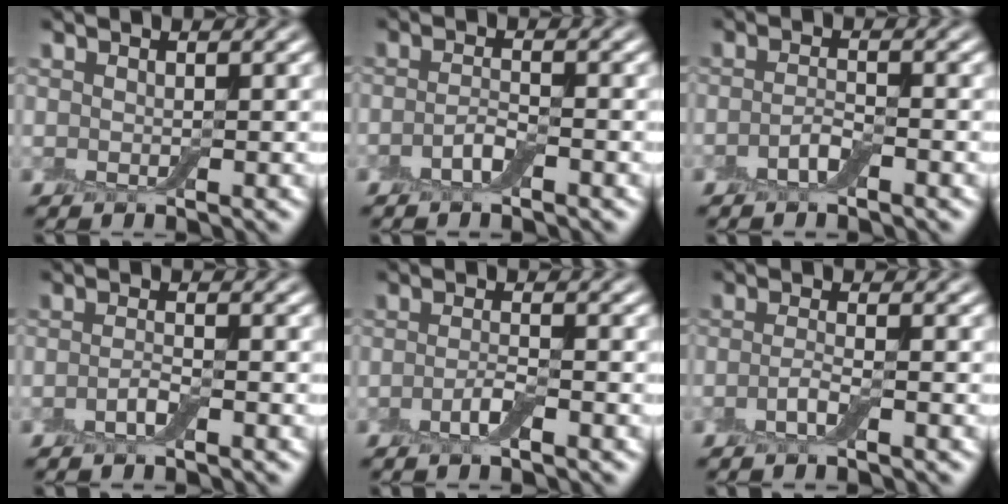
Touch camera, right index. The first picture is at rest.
{"total": 1.9, "force": [-1.1, 0.5, 1.5], "torque": [-0.031, 0.004, -0.025]}
{"total": 1.9, "force": [-1.1, 0.6, 1.4], "torque": [-0.031, 0.003, -0.024]}
{"total": 1.6, "force": [-0.9, 0.4, 1.2], "torque": [-0.026, 0.003, -0.021]}
{"total": 1.9, "force": [-1.0, 0.4, 1.5], "torque": [-0.032, 0.003, -0.024]}
{"total": 1.8, "force": [-0.9, 0.4, 1.5], "torque": [-0.034, 0.001, -0.022]}